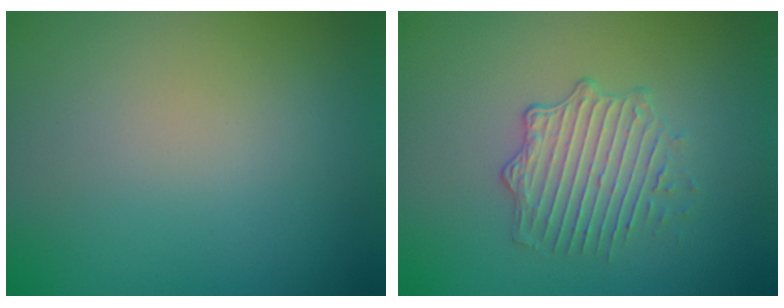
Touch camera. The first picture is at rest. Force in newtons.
{"total": 2.6, "press": 2.0, "slide": 1.6}